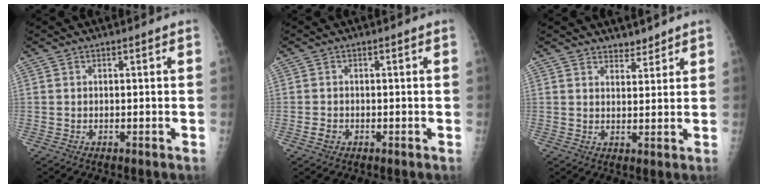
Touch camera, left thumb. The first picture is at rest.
{"total": 1.3, "force": [-0.4, 1.1, 0.6], "torque": [-0.007, 0.002, -0.005]}
{"total": 3.2, "force": [2.9, 1.2, 0.4], "torque": [0.012, -0.022, 0.044]}